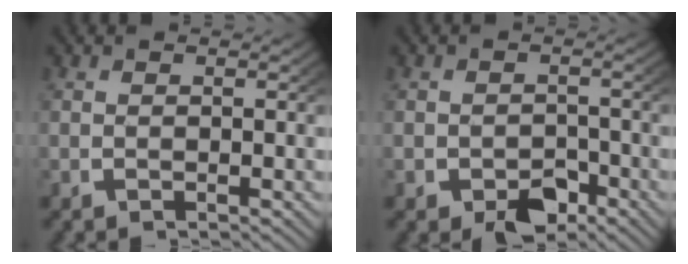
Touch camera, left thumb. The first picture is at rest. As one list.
[{"total": 3.2, "force": [-1.7, 2.2, 1.6], "torque": [-0.023, -0.021, -0.022]}]